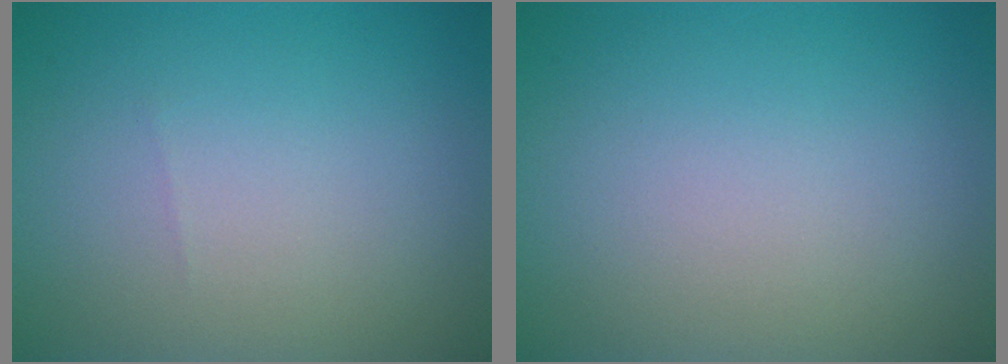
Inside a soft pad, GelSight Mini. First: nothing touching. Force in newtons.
{"total": 0.0}